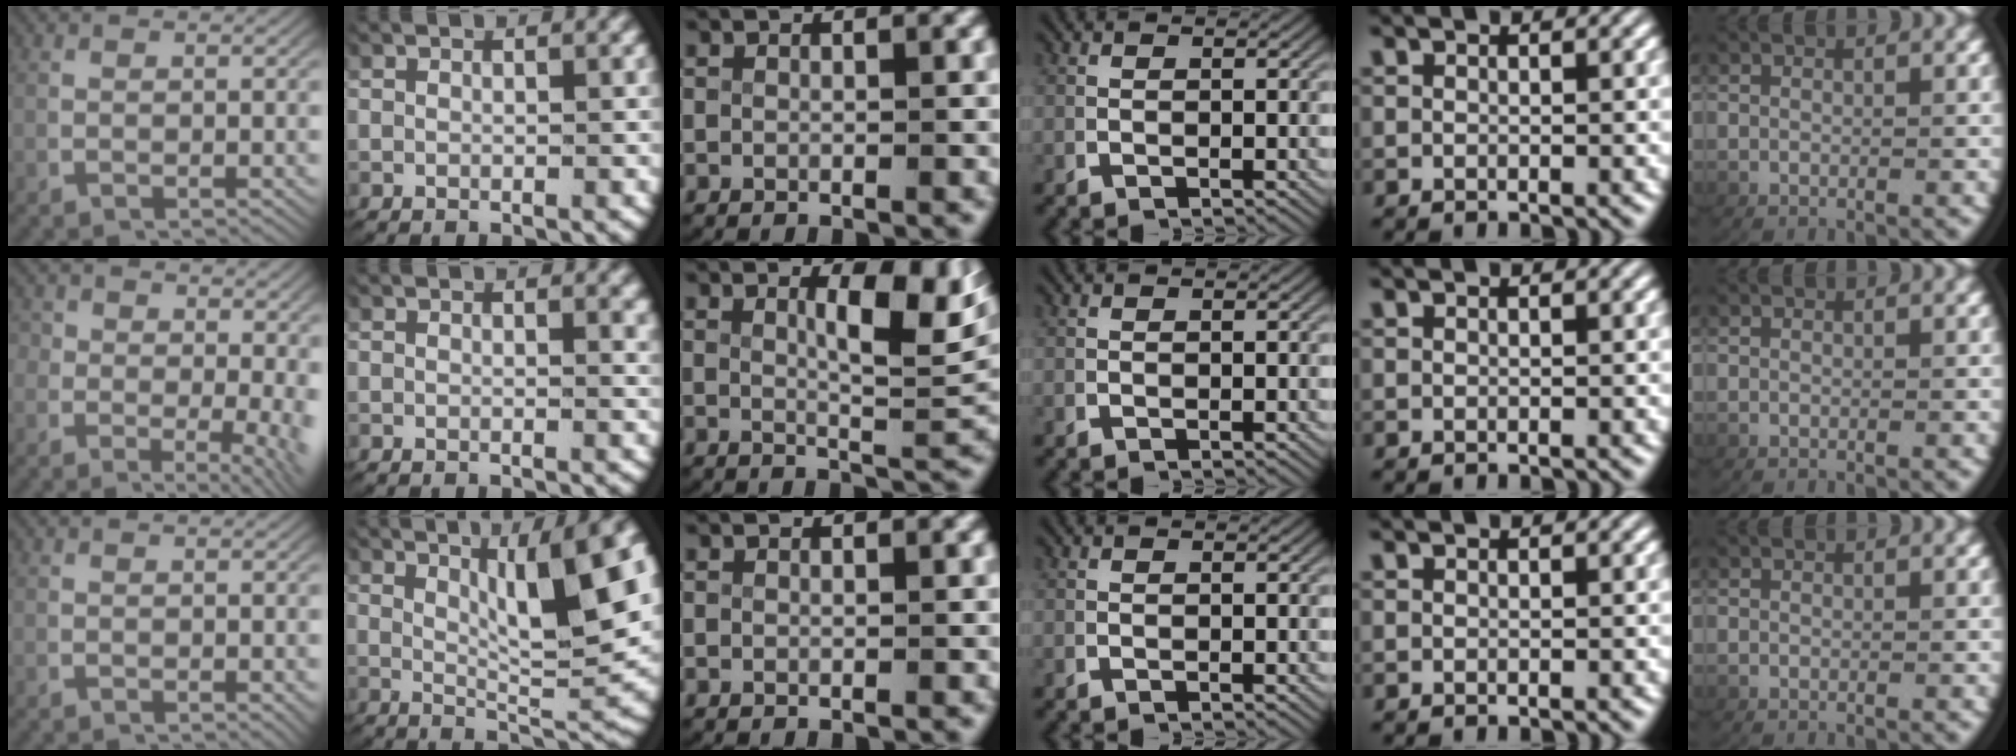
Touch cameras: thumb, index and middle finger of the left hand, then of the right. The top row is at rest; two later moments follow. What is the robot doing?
{"motion": "lift_and_place", "object": "plastic wrap"}